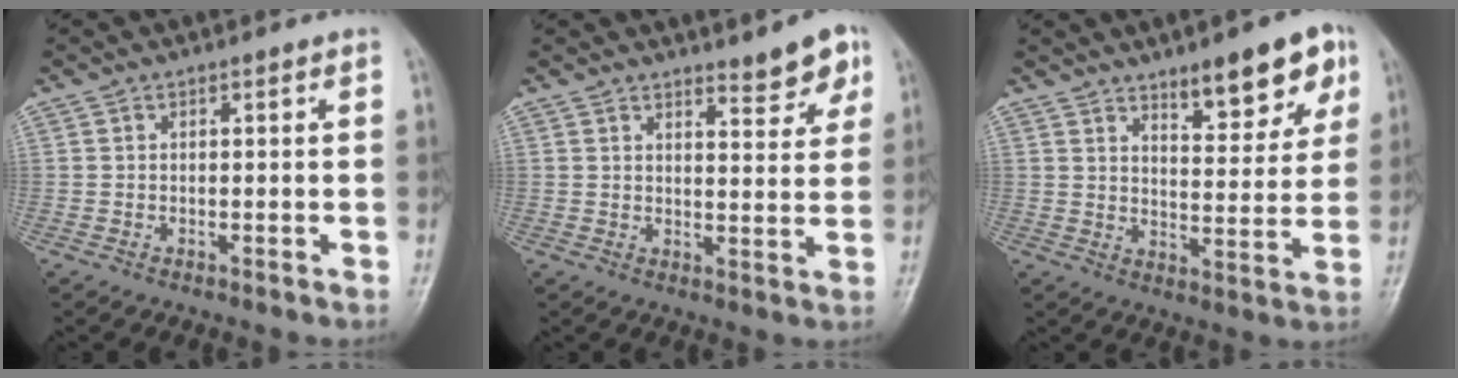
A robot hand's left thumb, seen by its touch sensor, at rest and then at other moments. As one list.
[{"total": 5.8, "force": [4.2, 1.8, 3.6], "torque": [-0.026, -0.029, 0.054]}, {"total": 11.9, "force": [7.2, 4.2, 8.4], "torque": [-0.083, -0.037, 0.104]}]